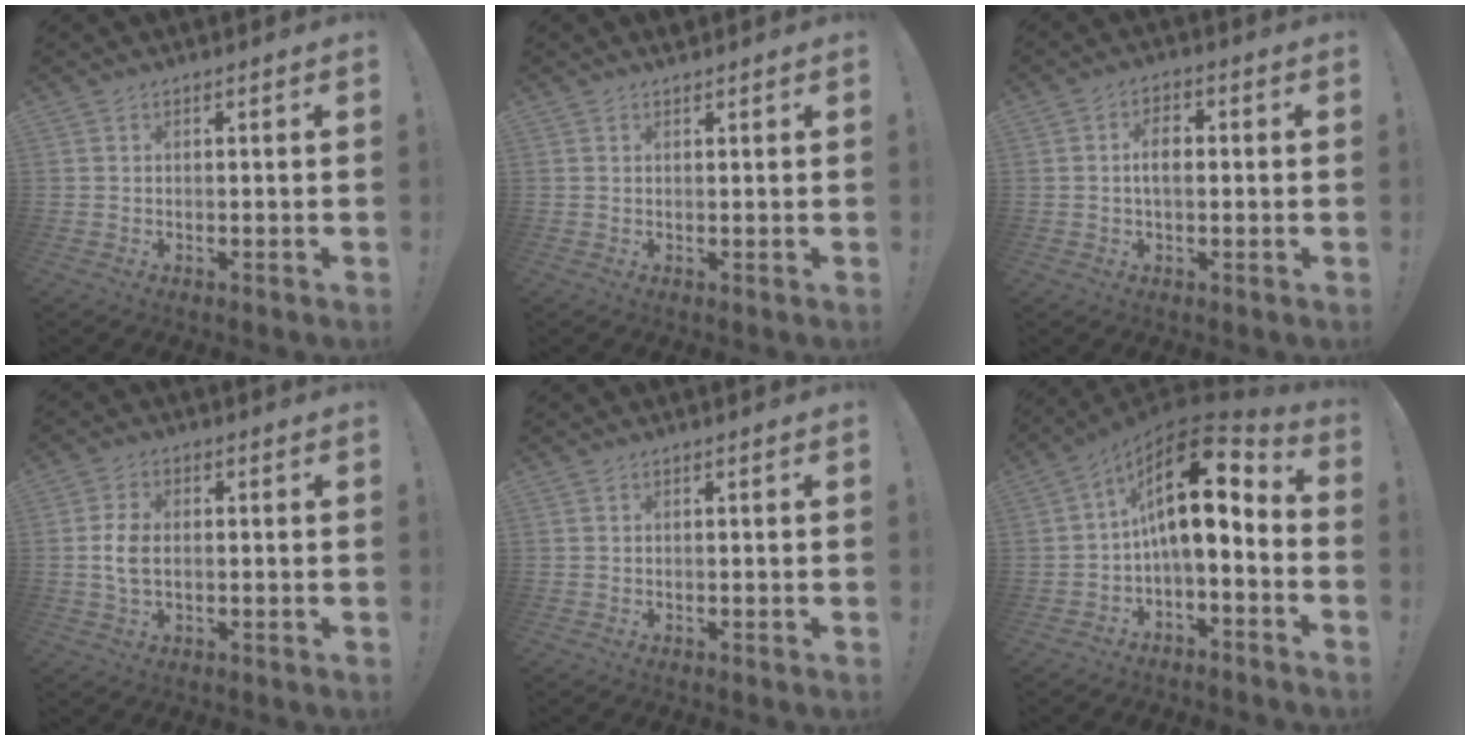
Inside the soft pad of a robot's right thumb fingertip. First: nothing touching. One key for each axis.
{"total": 1.0, "fx": 1.0, "fy": 0.1, "fz": -0.1, "tx": 0.009, "ty": -0.003, "tz": 0.017}
{"total": 5.6, "fx": 0.1, "fy": 3.1, "fz": 4.7, "tx": -0.066, "ty": 0.007, "tz": -0.002}
{"total": 5.9, "fx": -0.2, "fy": 3.5, "fz": 4.7, "tx": -0.086, "ty": -0.001, "tz": -0.008}
{"total": 0.0}
{"total": 17.1, "fx": 4.2, "fy": 6.9, "fz": 15.1, "tx": -0.264, "ty": -0.022, "tz": 0.067}